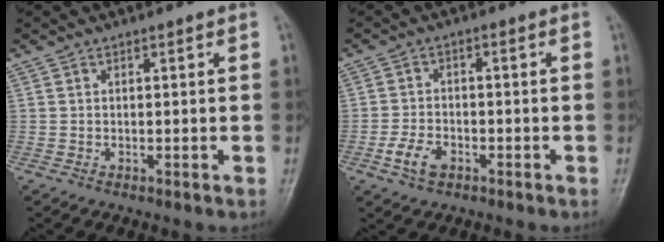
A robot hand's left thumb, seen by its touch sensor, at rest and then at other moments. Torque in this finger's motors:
{"motor_torque": [0.09, 0.86, 0.26, 0.13, 0.01]}